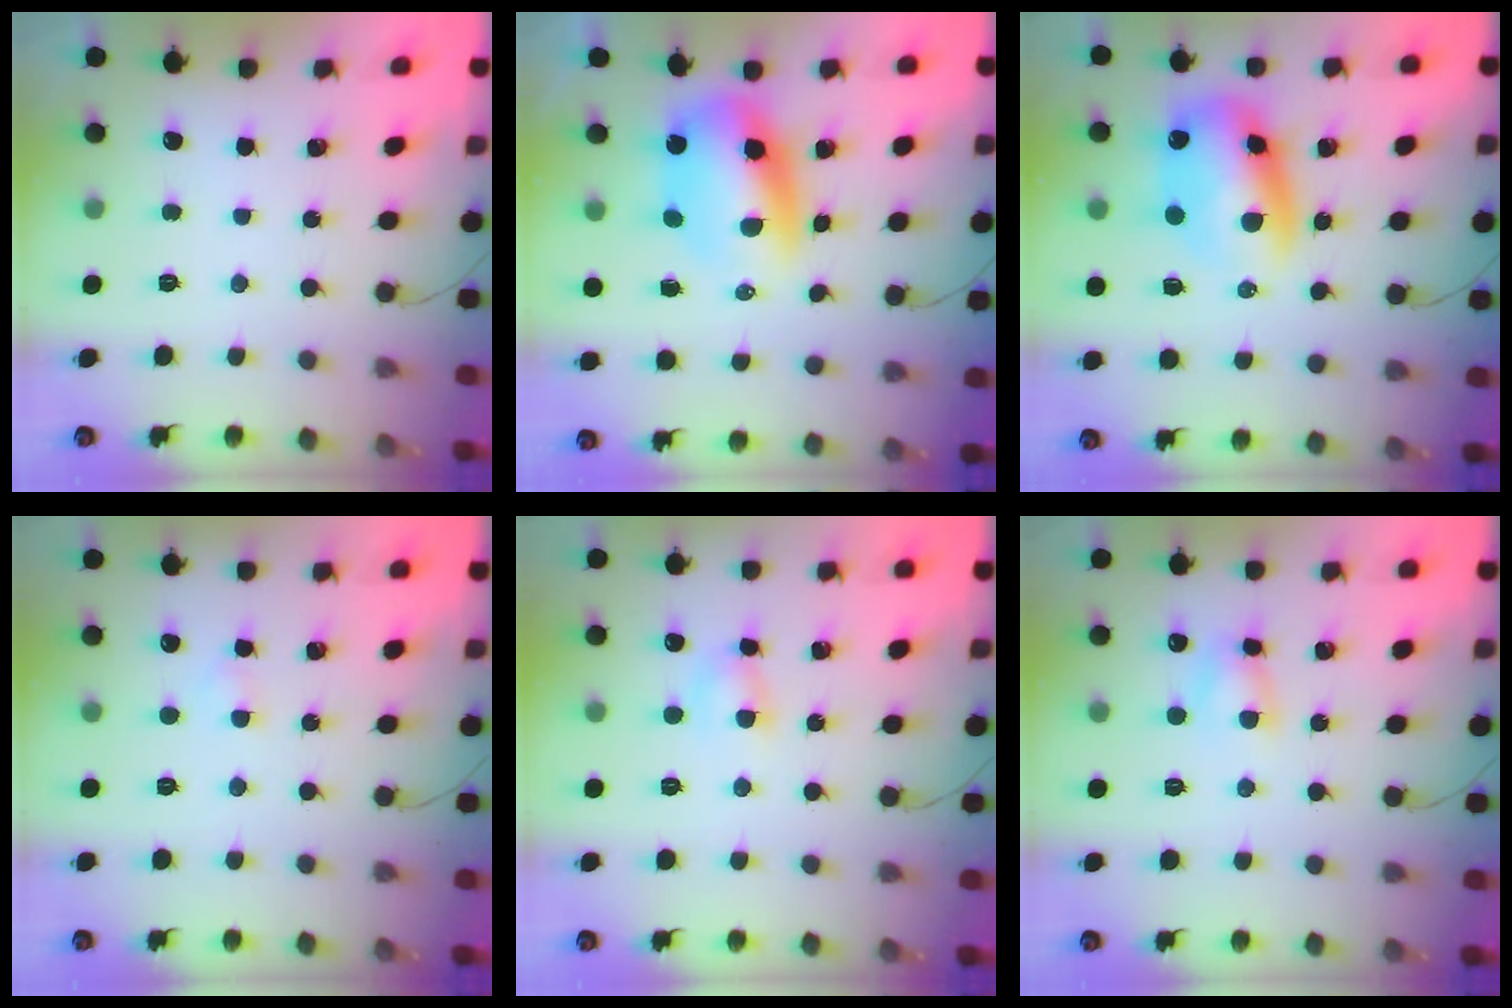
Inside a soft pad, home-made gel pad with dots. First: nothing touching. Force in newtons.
{"total": 10.1, "press": 9.7, "slide": 2.7}
{"total": 11.5, "press": 11.2, "slide": 2.7}
{"total": 1.5, "press": 1.2, "slide": 0.8}
{"total": 4.2, "press": 4.1, "slide": 1.1}
{"total": 4.9, "press": 4.8, "slide": 0.8}